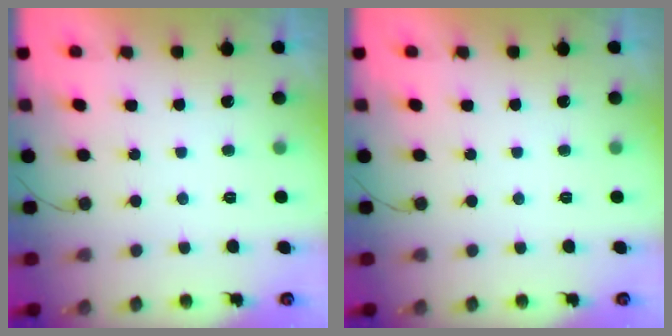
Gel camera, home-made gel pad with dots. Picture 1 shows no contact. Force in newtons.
{"total": 0.0}